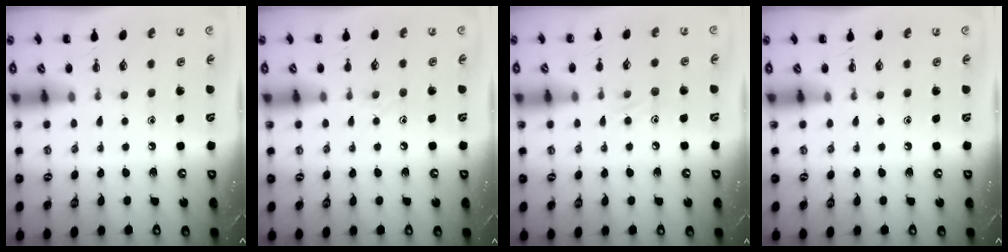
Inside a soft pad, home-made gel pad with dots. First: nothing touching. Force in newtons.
{"total": 4.5, "press": 4.3, "slide": 1.3}
{"total": 7.0, "press": 6.7, "slide": 1.9}
{"total": 0.0}